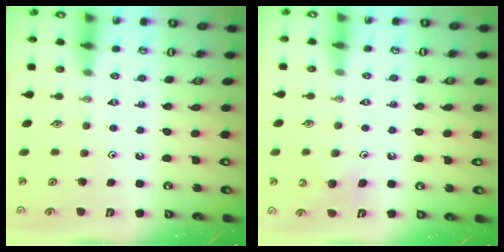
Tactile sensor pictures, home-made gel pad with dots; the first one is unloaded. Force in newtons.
{"total": 7.8, "press": 7.7, "slide": 1.5}